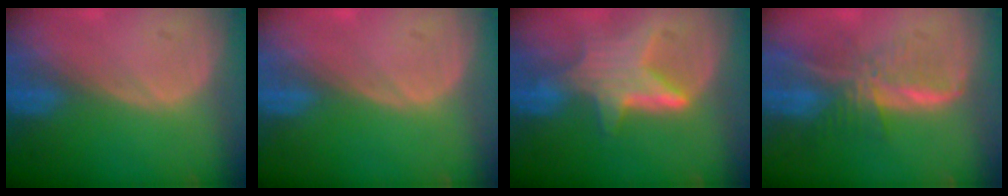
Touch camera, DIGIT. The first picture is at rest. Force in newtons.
{"total": 0.0}
{"total": 6.5, "press": 6.4, "slide": 1.0}
{"total": 8.1, "press": 6.8, "slide": 4.4}